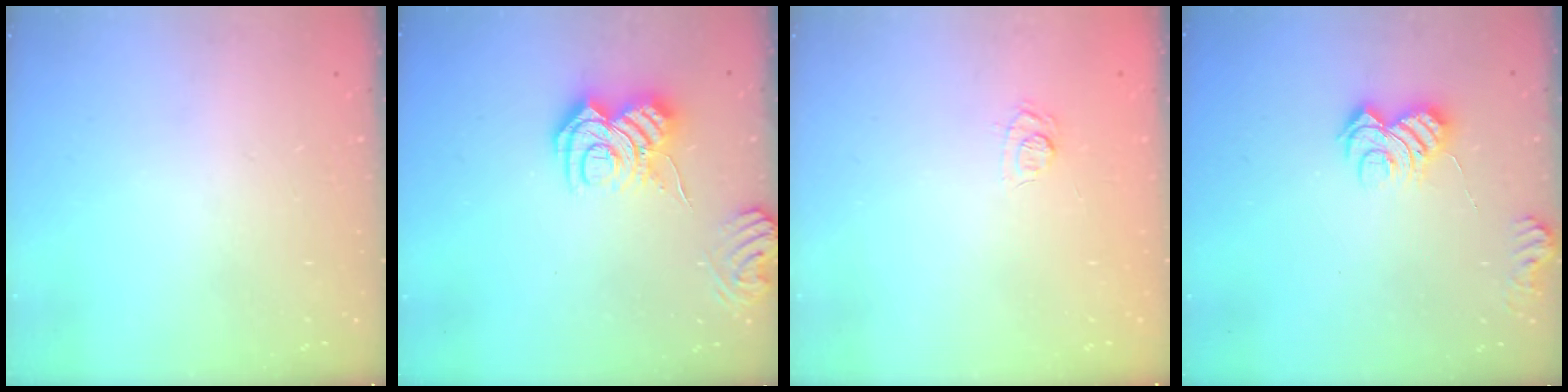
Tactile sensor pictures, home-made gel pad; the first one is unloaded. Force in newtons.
{"total": 9.5, "press": 9.5, "slide": 1.0}
{"total": 7.2, "press": 7.1, "slide": 1.5}
{"total": 7.8, "press": 7.7, "slide": 0.9}